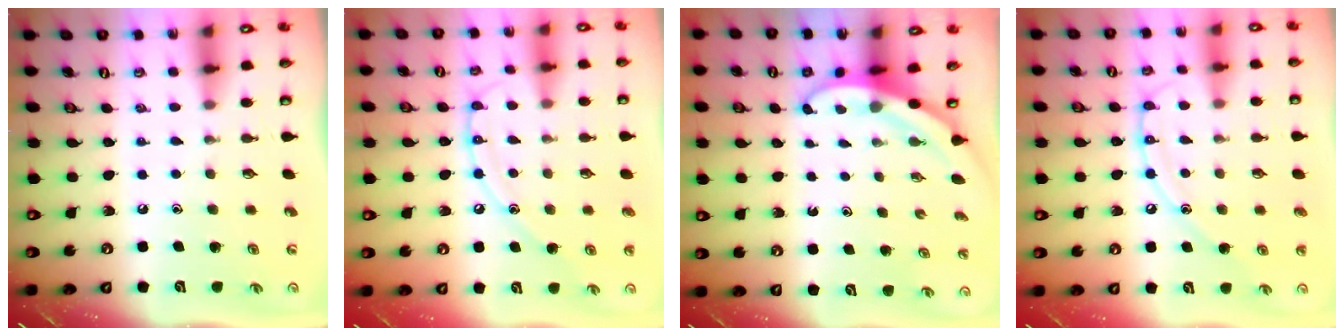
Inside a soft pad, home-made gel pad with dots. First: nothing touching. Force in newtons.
{"total": 11.0, "press": 11.0, "slide": 0.9}
{"total": 3.4, "press": 3.4, "slide": 0.2}
{"total": 11.0, "press": 11.0, "slide": 0.9}